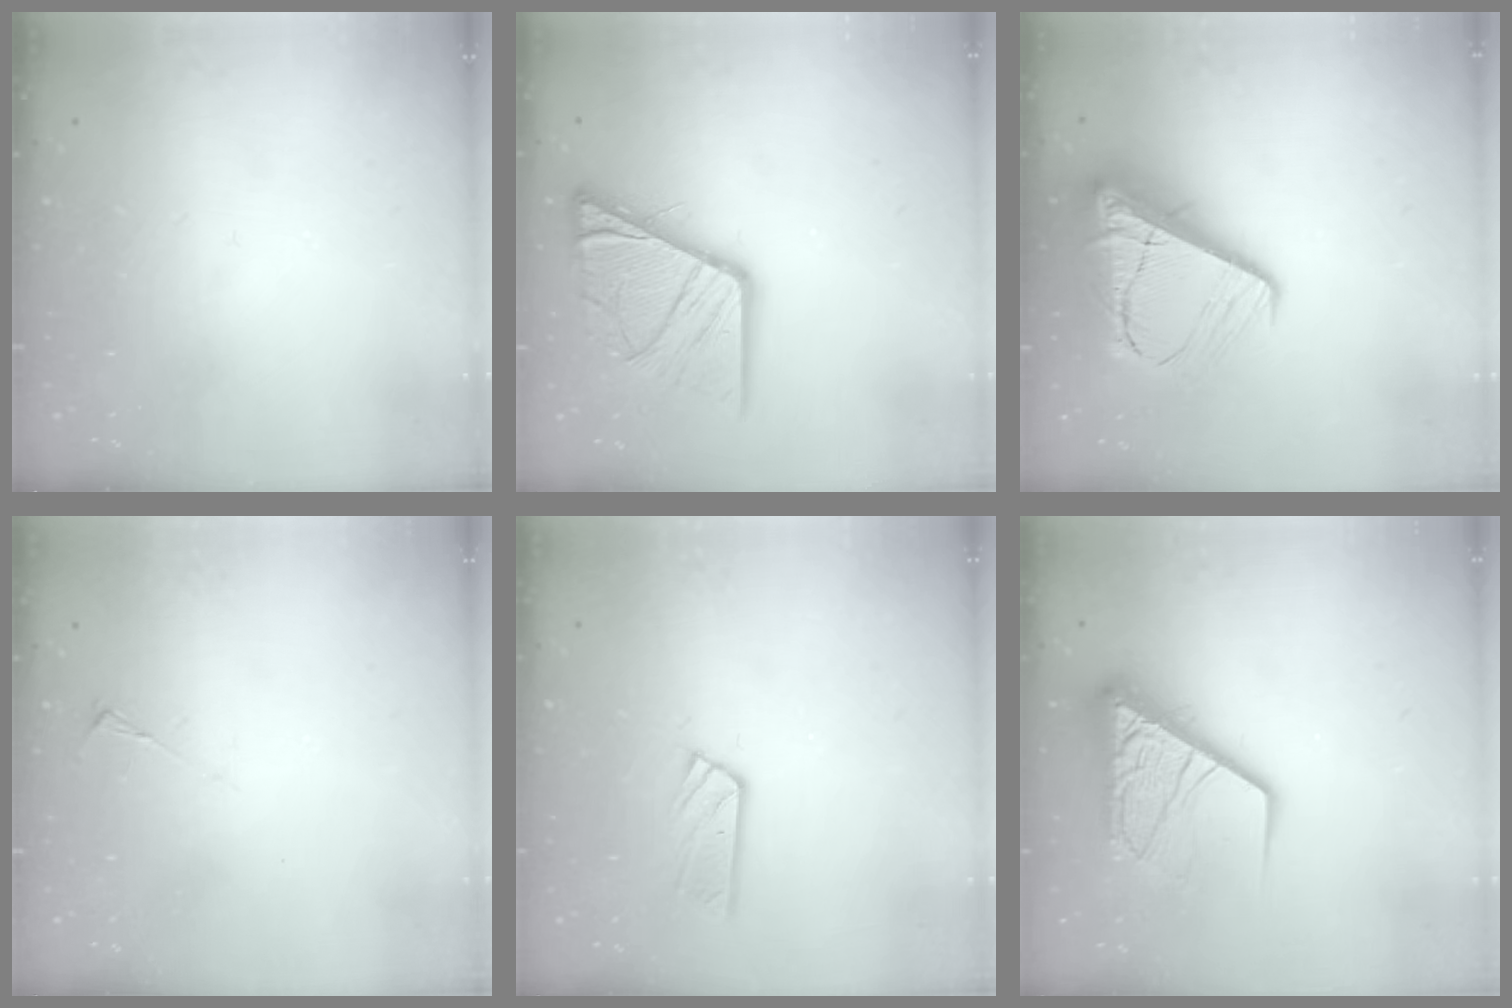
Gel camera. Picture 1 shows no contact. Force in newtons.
{"total": 15.7, "press": 15.7, "slide": 1.6}
{"total": 20.8, "press": 20.6, "slide": 2.3}
{"total": 2.1, "press": 2.0, "slide": 0.4}
{"total": 5.1, "press": 5.1, "slide": 0.3}
{"total": 14.4, "press": 14.3, "slide": 1.8}